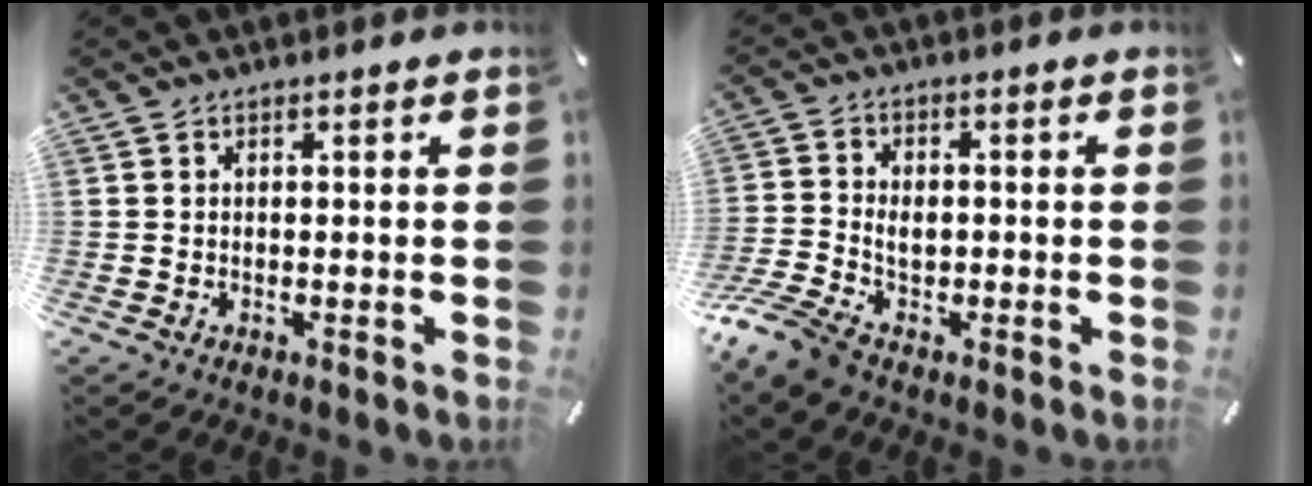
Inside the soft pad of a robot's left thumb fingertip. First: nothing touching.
{"total": 7.4, "force": [-3.1, 4.9, 4.6], "torque": [-0.107, 0.008, -0.057]}